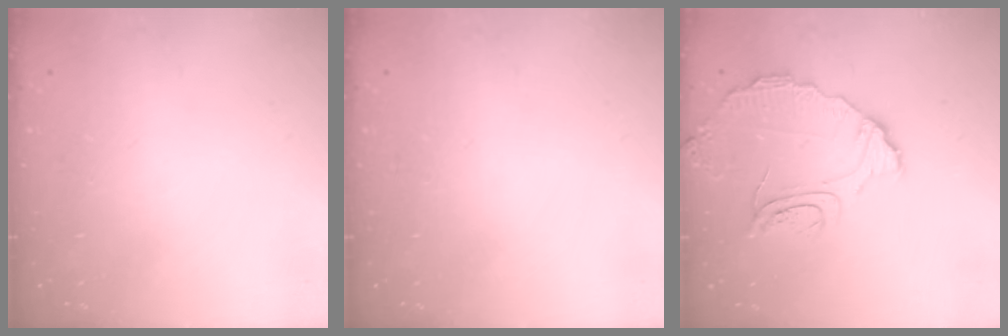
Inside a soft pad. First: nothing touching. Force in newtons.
{"total": 0.0}
{"total": 10.5, "press": 10.5, "slide": 0.6}